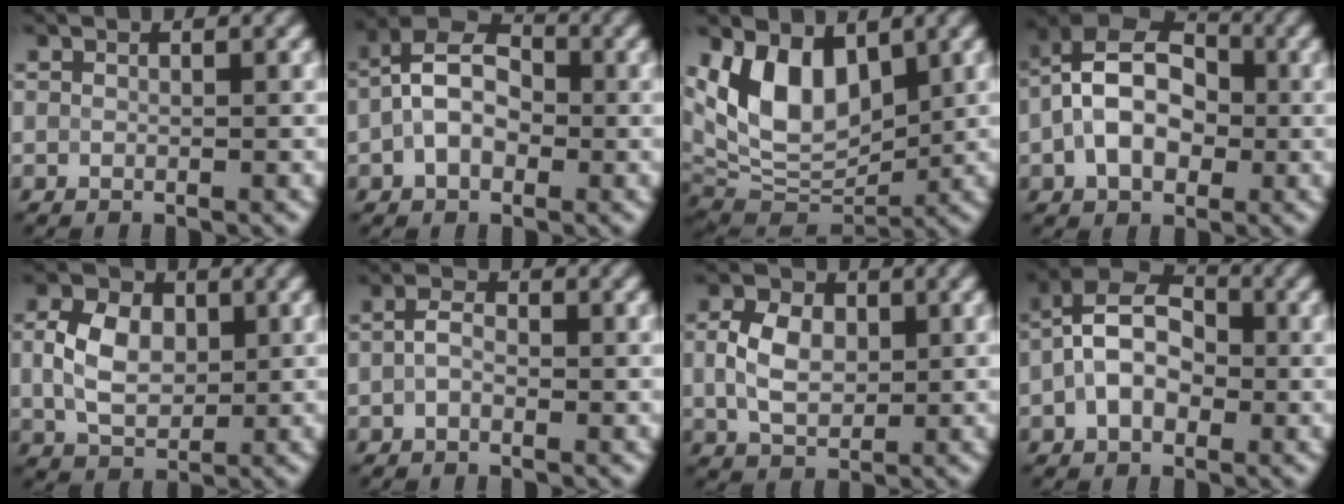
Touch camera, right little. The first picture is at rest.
{"total": 5.7, "force": [-0.8, 3.6, 4.3], "torque": [-0.079, 0.019, -0.025]}
{"total": 8.2, "force": [2.8, 4.8, 6.0], "torque": [-0.114, -0.007, 0.046]}
{"total": 8.6, "force": [-0.4, 5.7, 6.5], "torque": [-0.113, 0.026, -0.018]}
{"total": 5.1, "force": [0.7, 3.5, 3.6], "torque": [-0.081, 0.006, 0.011]}
{"total": 1.5, "force": [-0.4, 0.9, 1.2], "torque": [-0.028, 0.009, -0.013]}
{"total": 4.5, "force": [0.6, 3.1, 3.2], "torque": [-0.073, 0.005, 0.009]}
{"total": 6.5, "force": [-0.8, 4.2, 5.0], "torque": [-0.087, 0.020, -0.024]}